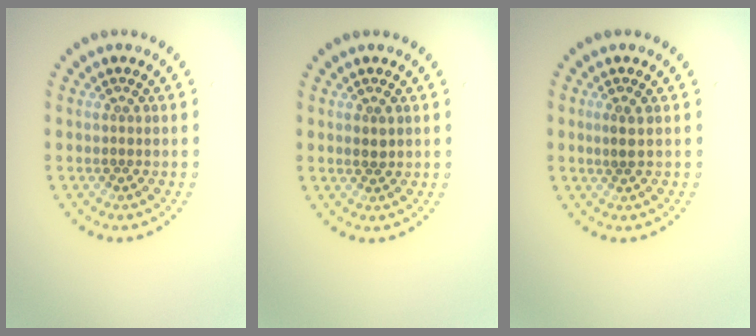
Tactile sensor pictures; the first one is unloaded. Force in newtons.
{"total": 1.2, "press": 1.2, "slide": 0.2}
{"total": 1.1, "press": 1.0, "slide": 0.5}